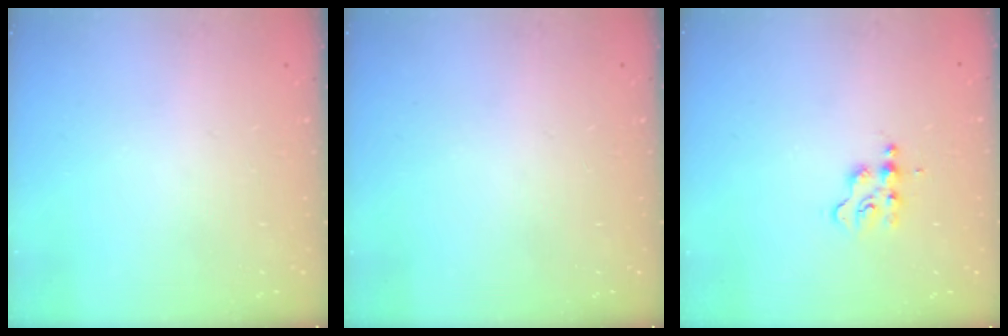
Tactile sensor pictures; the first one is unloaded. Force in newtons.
{"total": 0.0}
{"total": 3.0, "press": 3.0, "slide": 0.4}